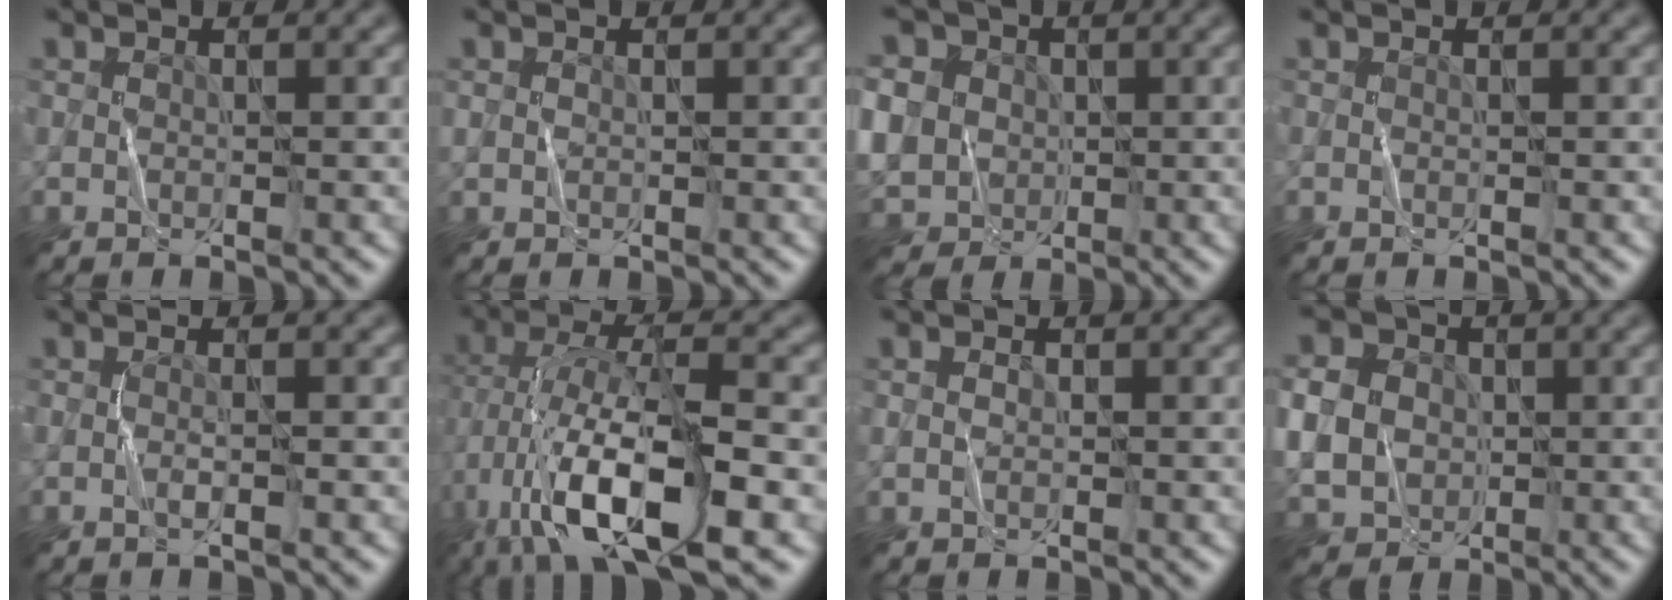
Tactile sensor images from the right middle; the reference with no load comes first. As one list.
[{"total": 0.6, "force": [0.1, 0.5, 0.3], "torque": [-0.006, 0.000, 0.004]}, {"total": 12.1, "force": [1.1, 10.4, 6.1], "torque": [-0.149, 0.020, -0.012]}, {"total": 0.0}, {"total": 0.8, "force": [-0.3, -0.1, 0.7], "torque": [-0.015, -0.001, -0.008]}, {"total": 12.7, "force": [-4.7, 4.2, 11.0], "torque": [-0.199, 0.008, -0.087]}, {"total": 0.8, "force": [0.0, 0.6, 0.6], "torque": [-0.011, 0.002, 0.000]}, {"total": 7.8, "force": [-0.1, 6.7, 3.9], "torque": [-0.091, 0.008, -0.017]}]